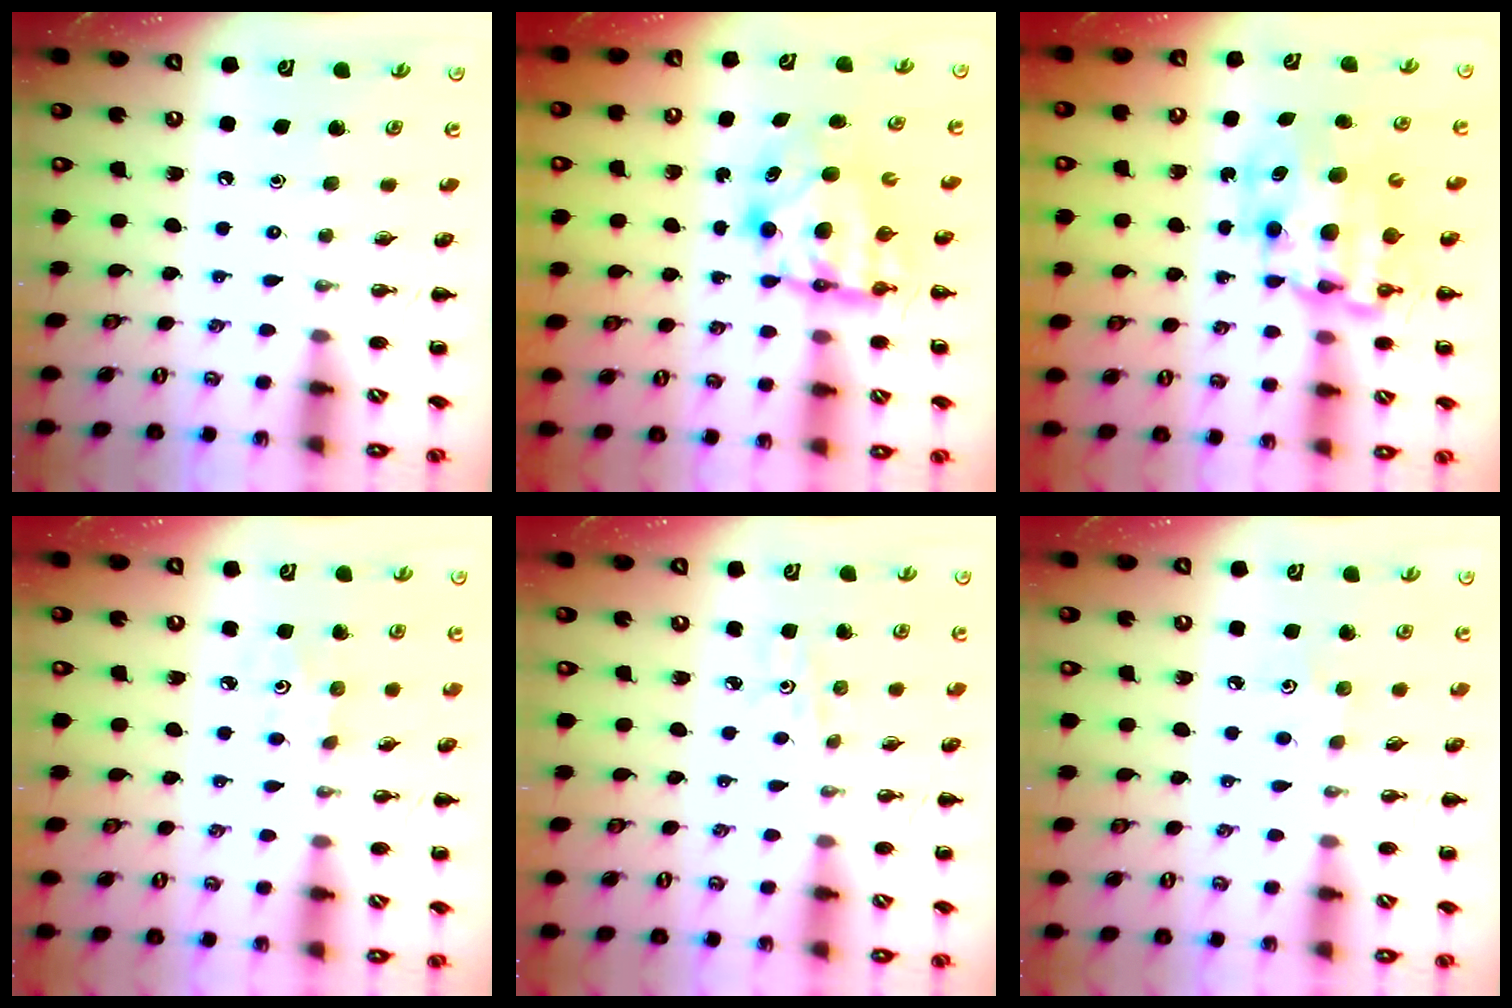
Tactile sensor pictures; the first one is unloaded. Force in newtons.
{"total": 6.5, "press": 6.4, "slide": 1.3}
{"total": 10.8, "press": 10.5, "slide": 2.5}
{"total": 2.6, "press": 2.5, "slide": 0.7}
{"total": 2.0, "press": 1.9, "slide": 0.7}
{"total": 3.5, "press": 3.4, "slide": 0.8}